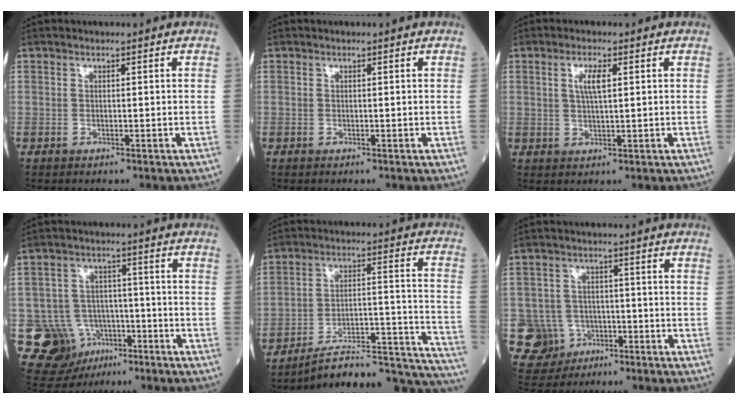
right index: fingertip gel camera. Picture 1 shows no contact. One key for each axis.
{"total": 0.0}
{"total": 3.3, "fx": 1.0, "fy": 0.6, "fz": 3.1, "tx": -0.063, "ty": 0.002, "tz": 0.019}
{"total": 11.5, "fx": -4.8, "fy": 10.0, "fz": 3.0, "tx": -0.063, "ty": 0.028, "tz": -0.064}
{"total": 21.1, "fx": -18.6, "fy": 3.3, "fz": 9.3, "tx": -0.055, "ty": 0.053, "tz": -0.264}
{"total": 7.0, "fx": -2.4, "fy": 6.5, "fz": 0.4, "tx": -0.015, "ty": 0.009, "tz": -0.033}